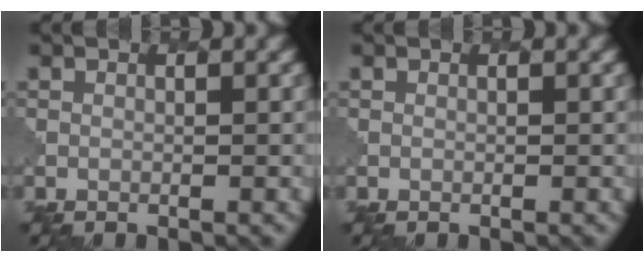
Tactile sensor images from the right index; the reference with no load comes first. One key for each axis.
{"total": 0.0}